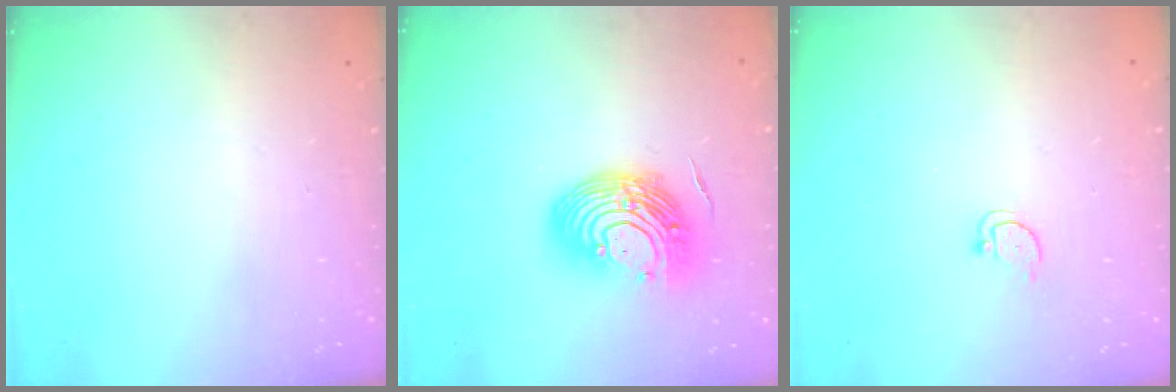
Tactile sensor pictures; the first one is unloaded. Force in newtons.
{"total": 14.4, "press": 14.2, "slide": 2.4}
{"total": 2.0, "press": 2.0, "slide": 0.2}